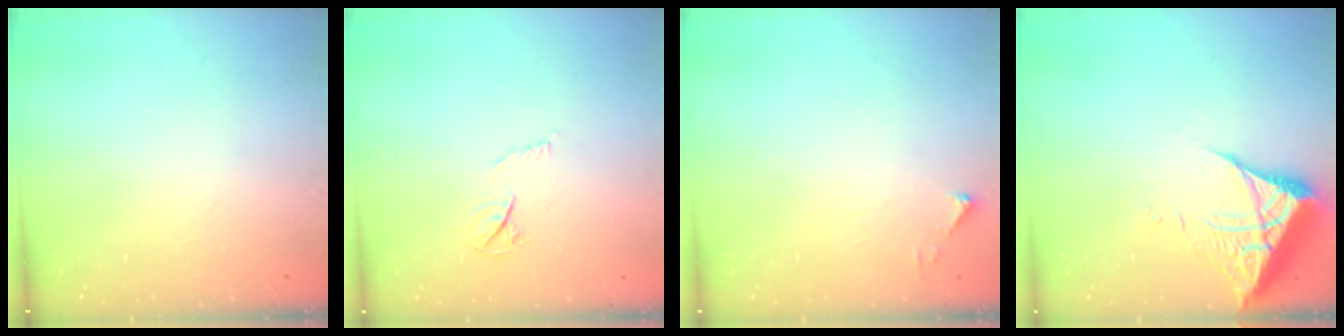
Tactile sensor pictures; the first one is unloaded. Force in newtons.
{"total": 4.8, "press": 4.8, "slide": 0.6}
{"total": 2.7, "press": 2.7, "slide": 0.3}
{"total": 7.2, "press": 7.2, "slide": 0.6}